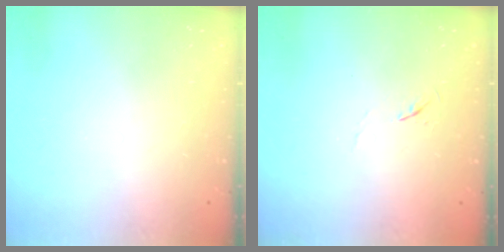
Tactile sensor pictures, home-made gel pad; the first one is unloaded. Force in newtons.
{"total": 4.0, "press": 4.0, "slide": 0.6}